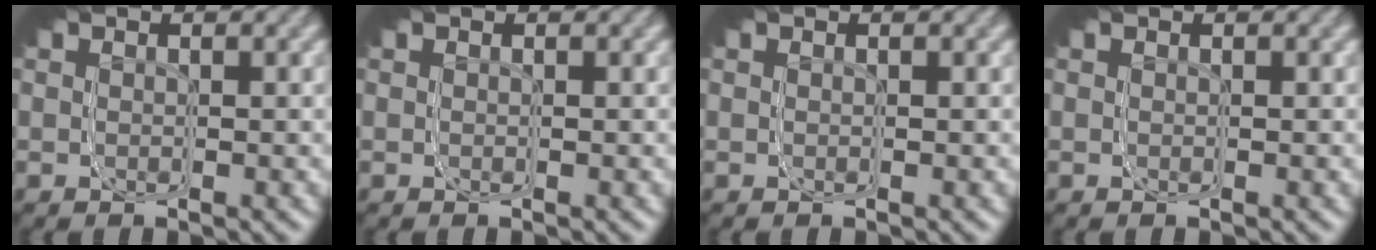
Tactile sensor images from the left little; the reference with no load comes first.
{"total": 0.0}
{"total": 0.0}
{"total": 0.0}